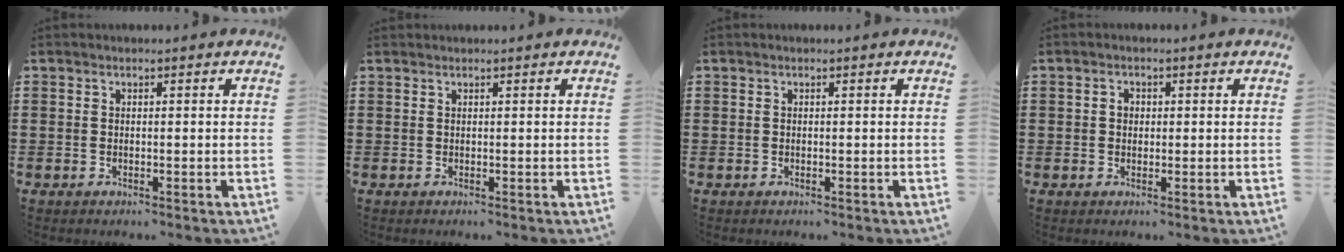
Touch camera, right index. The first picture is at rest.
{"total": 0.0}
{"total": 0.0}
{"total": 1.4, "force": [0.2, 1.1, 0.8], "torque": [-0.017, 0.008, 0.002]}